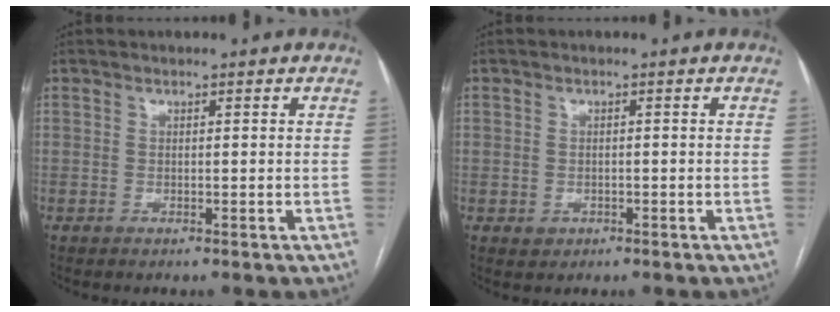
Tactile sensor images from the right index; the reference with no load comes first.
{"total": 1.9, "force": [-0.6, 1.8, 0.3], "torque": [0.002, 0.006, -0.002]}